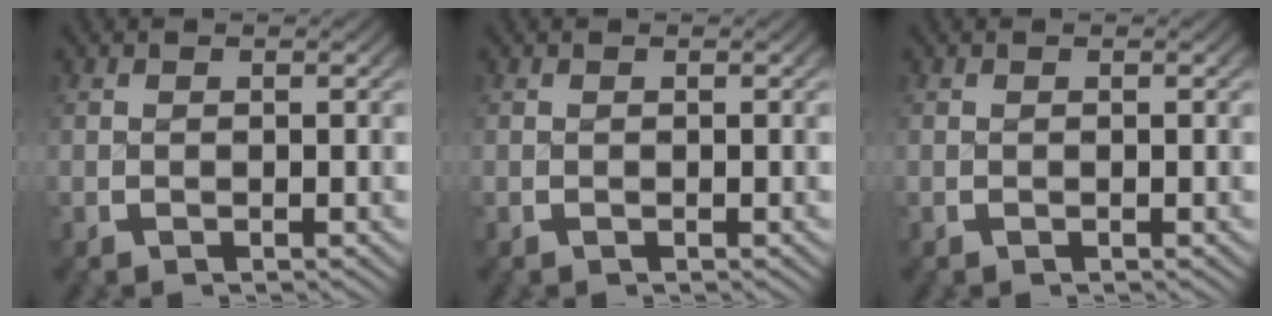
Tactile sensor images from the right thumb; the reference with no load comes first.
{"total": 0.0}
{"total": 0.0}